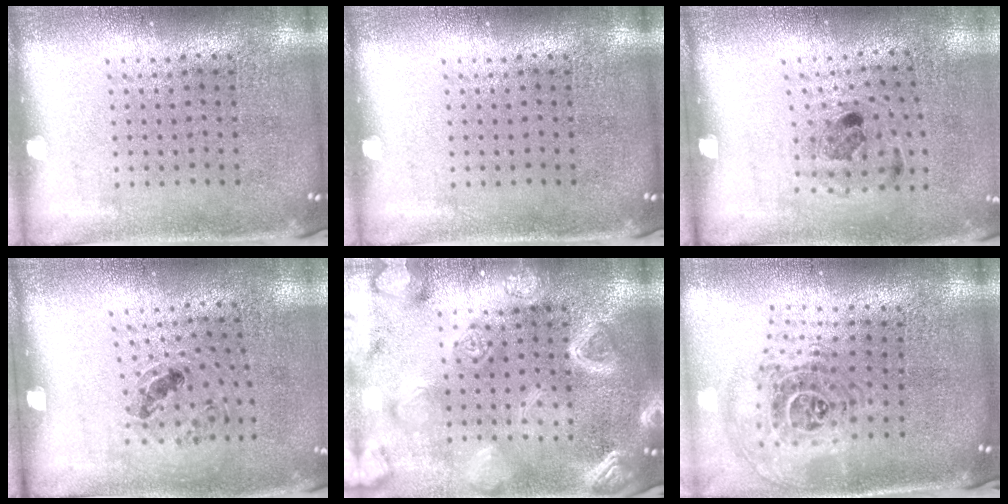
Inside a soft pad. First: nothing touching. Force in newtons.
{"total": 0.0}
{"total": 1.2, "press": 0.7, "slide": 0.9}
{"total": 1.2, "press": 0.9, "slide": 0.8}
{"total": 5.8, "press": 5.7, "slide": 0.7}
{"total": 1.6, "press": 1.4, "slide": 0.8}